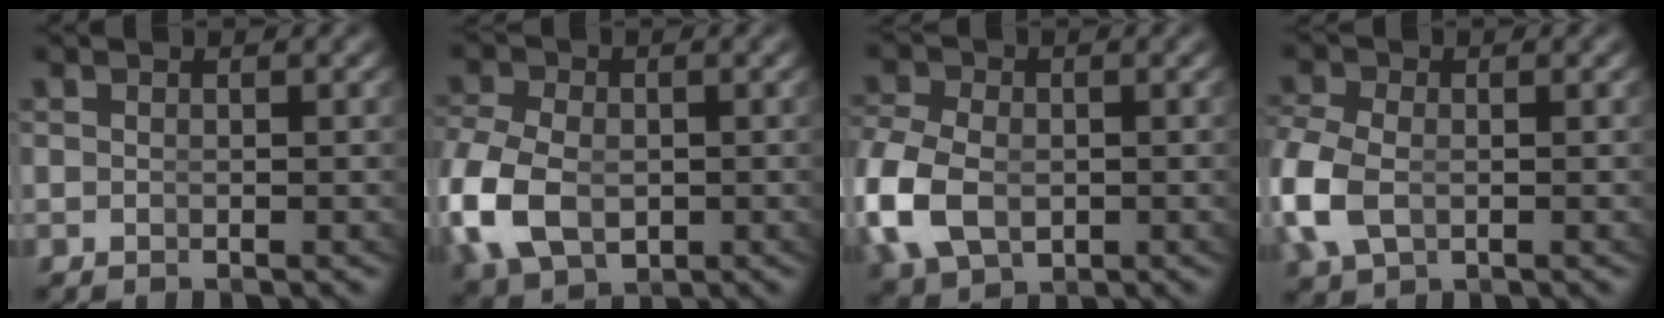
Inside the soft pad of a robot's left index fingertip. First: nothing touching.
{"total": 6.6, "force": [-1.4, 5.0, 4.1], "torque": [-0.122, -0.039, -0.001]}
{"total": 5.9, "force": [-1.2, 4.5, 3.6], "torque": [-0.110, -0.035, 0.000]}
{"total": 3.9, "force": [-0.7, 2.9, 2.4], "torque": [-0.087, -0.024, 0.004]}